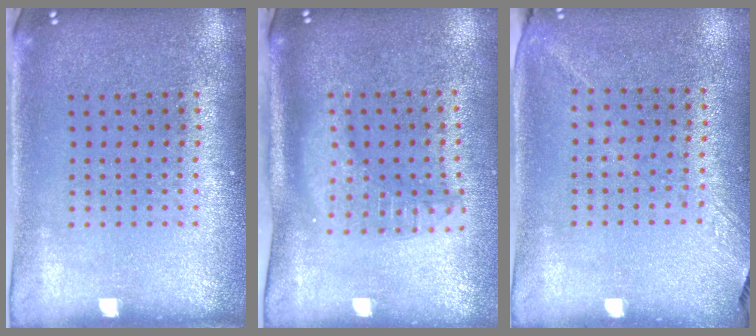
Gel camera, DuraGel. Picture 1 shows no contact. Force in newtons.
{"total": 1.9, "press": 1.6, "slide": 1.1}
{"total": 1.2, "press": 0.9, "slide": 0.8}